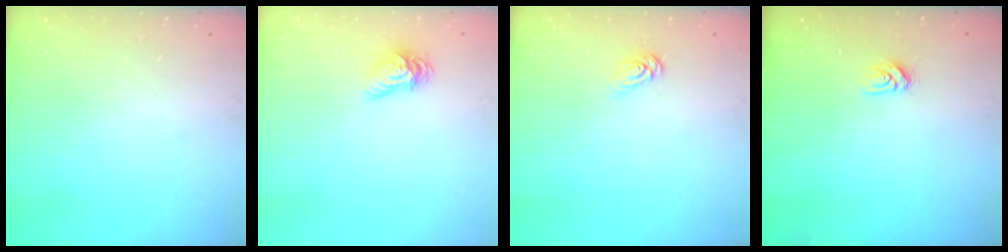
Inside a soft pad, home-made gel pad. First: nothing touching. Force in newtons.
{"total": 7.6, "press": 7.6, "slide": 0.3}
{"total": 4.7, "press": 4.6, "slide": 0.5}
{"total": 4.4, "press": 4.3, "slide": 0.5}